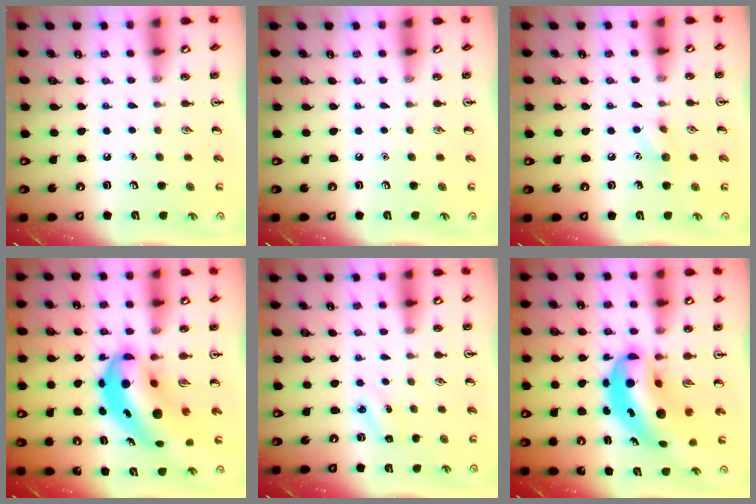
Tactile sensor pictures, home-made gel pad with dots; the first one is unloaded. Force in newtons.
{"total": 0.0}
{"total": 6.6, "press": 6.4, "slide": 1.7}
{"total": 10.3, "press": 9.9, "slide": 3.0}
{"total": 2.5, "press": 2.4, "slide": 0.8}
{"total": 10.6, "press": 10.2, "slide": 2.9}